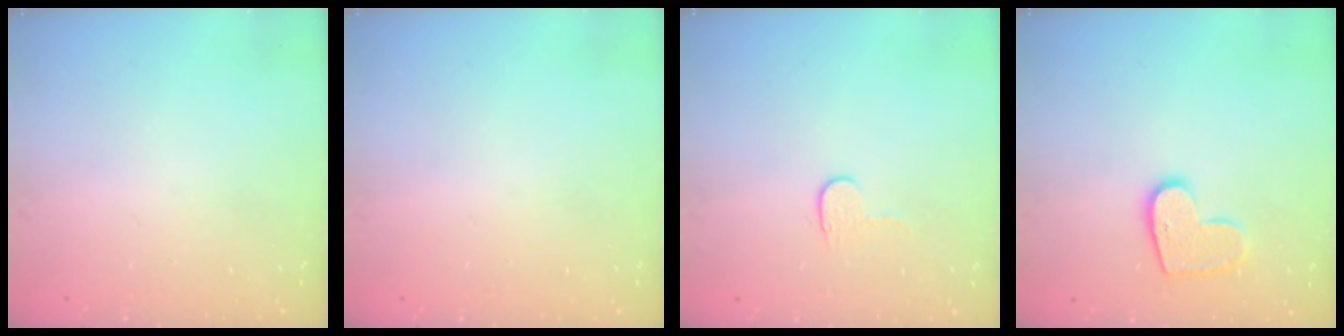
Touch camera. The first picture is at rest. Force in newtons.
{"total": 0.5, "press": 0.5, "slide": 0.1}
{"total": 3.6, "press": 3.6, "slide": 0.4}
{"total": 10.3, "press": 10.3, "slide": 0.4}